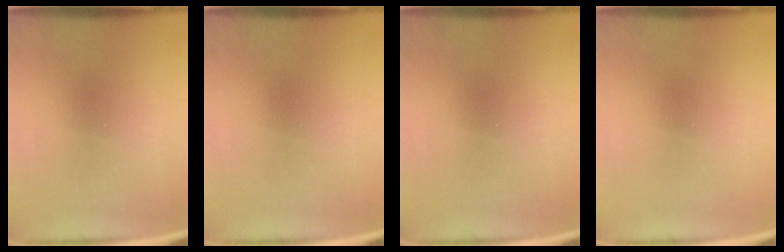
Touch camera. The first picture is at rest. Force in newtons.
{"total": 0.0}
{"total": 0.0}
{"total": 0.0}